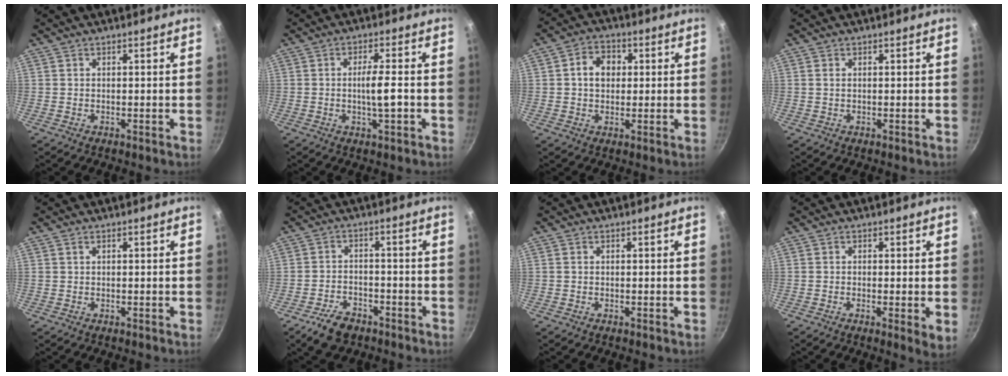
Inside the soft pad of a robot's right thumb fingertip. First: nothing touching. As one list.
[{"total": 5.2, "force": [-0.9, 0.8, 5.1], "torque": [-0.091, 0.007, -0.018]}, {"total": 6.5, "force": [1.0, 5.2, 3.8], "torque": [-0.037, 0.010, 0.007]}, {"total": 0.8, "force": [0.2, 0.5, 0.6], "torque": [-0.011, 0.001, 0.003]}, {"total": 0.5, "force": [0.3, 0.3, 0.3], "torque": [-0.004, 0.002, 0.005]}, {"total": 6.7, "force": [-4.5, 3.8, 3.3], "torque": [-0.058, 0.032, -0.075]}, {"total": 0.0}, {"total": 3.4, "force": [-0.3, 0.7, 3.3], "torque": [-0.048, -0.013, -0.007]}]